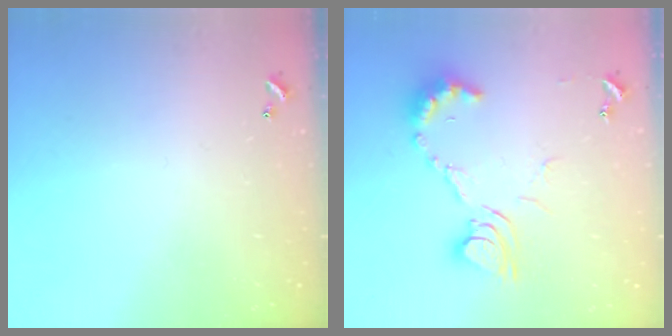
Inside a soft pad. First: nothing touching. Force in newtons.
{"total": 10.4, "press": 10.3, "slide": 0.9}